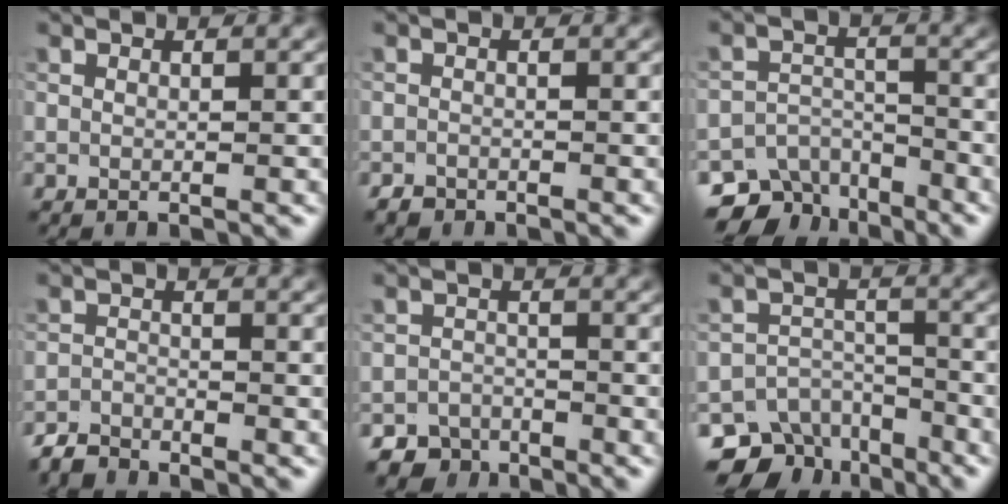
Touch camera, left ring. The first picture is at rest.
{"total": 1.1, "force": [-1.0, 0.5, 0.0], "torque": [0.002, -0.001, -0.020]}
{"total": 6.6, "force": [-5.1, 3.9, 1.6], "torque": [-0.004, -0.014, -0.074]}
{"total": 2.4, "force": [-2.4, 0.5, 0.2], "torque": [-0.003, -0.002, -0.054]}
{"total": 4.0, "force": [-3.5, 2.0, 0.1], "torque": [0.016, -0.002, -0.055]}
{"total": 7.5, "force": [-5.7, 4.6, 1.9], "torque": [-0.004, -0.010, -0.081]}